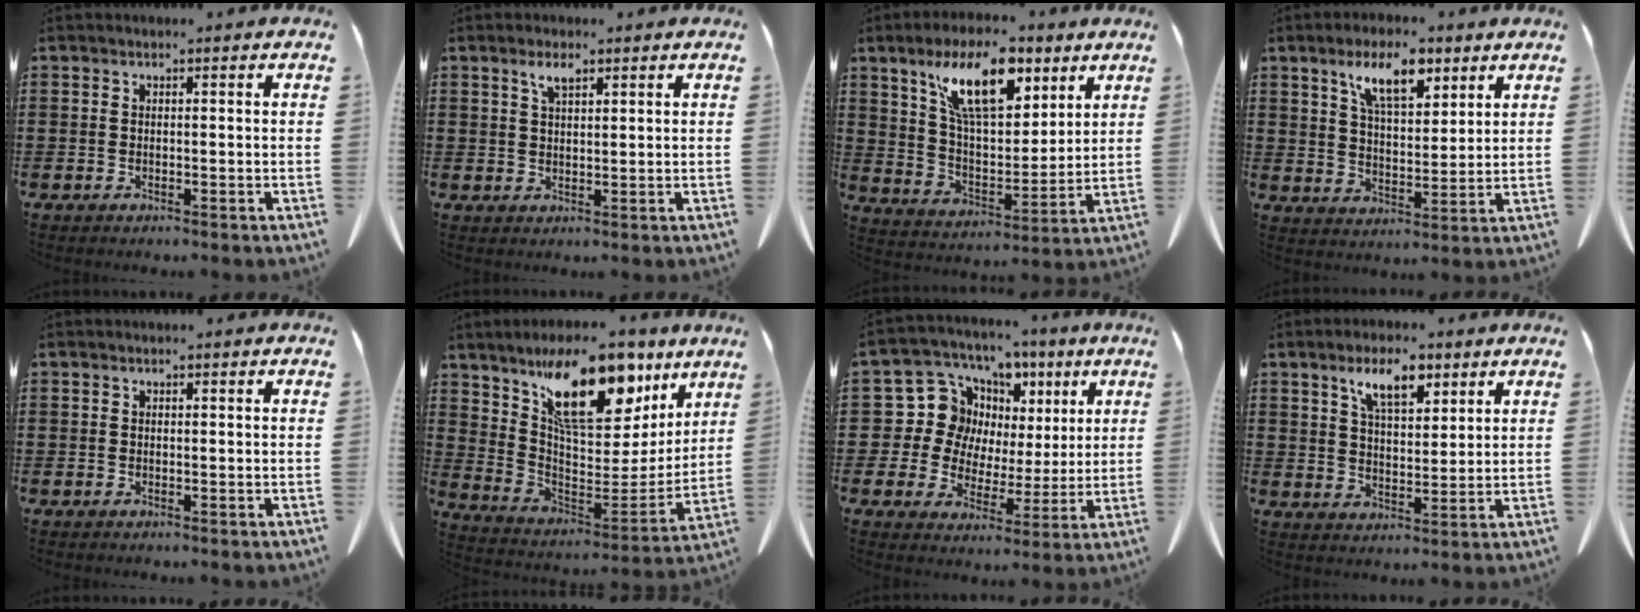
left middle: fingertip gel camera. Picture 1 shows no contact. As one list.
[{"total": 2.9, "force": [1.9, 0.9, 2.0], "torque": [-0.037, -0.001, 0.033]}, {"total": 13.2, "force": [7.7, 5.6, 9.2], "torque": [-0.180, -0.008, 0.139]}, {"total": 8.9, "force": [5.8, 3.4, 5.8], "torque": [-0.114, -0.007, 0.102]}, {"total": 0.0}, {"total": 15.7, "force": [10.3, 6.6, 9.9], "torque": [-0.187, -0.045, 0.180]}, {"total": 11.0, "force": [3.2, 10.0, 3.1], "torque": [-0.116, -0.012, 0.066]}, {"total": 7.1, "force": [4.7, 2.9, 4.5], "torque": [-0.085, -0.003, 0.082]}]